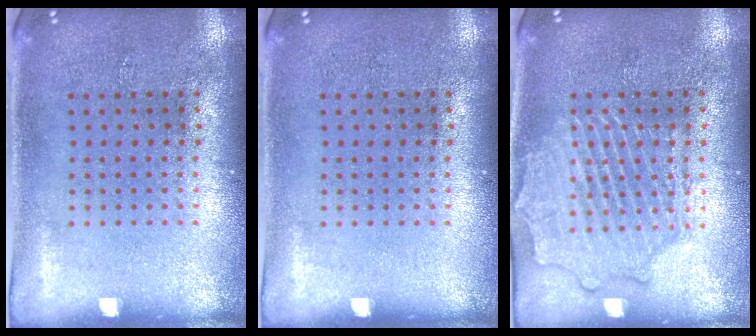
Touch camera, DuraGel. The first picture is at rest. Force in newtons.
{"total": 0.0}
{"total": 2.9, "press": 2.9, "slide": 0.3}